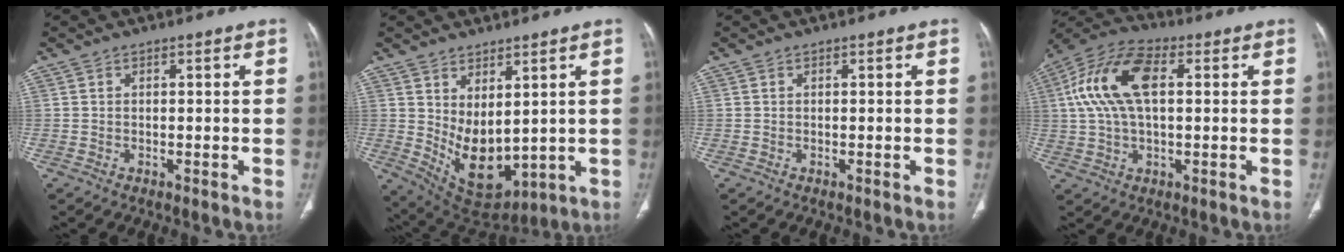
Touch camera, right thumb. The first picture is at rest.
{"total": 11.2, "force": [1.8, 6.3, 9.1], "torque": [-0.133, -0.032, 0.065]}
{"total": 0.0}
{"total": 14.7, "force": [2.8, 7.8, 12.2], "torque": [-0.253, 0.029, 0.048]}